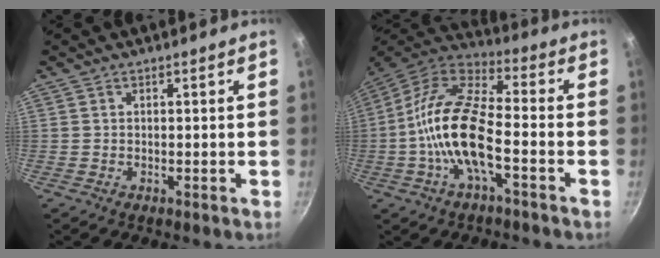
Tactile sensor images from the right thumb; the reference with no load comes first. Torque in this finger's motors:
{"motor_torque": [1.80, 3.21, 2.05, -0.05, 0.67]}